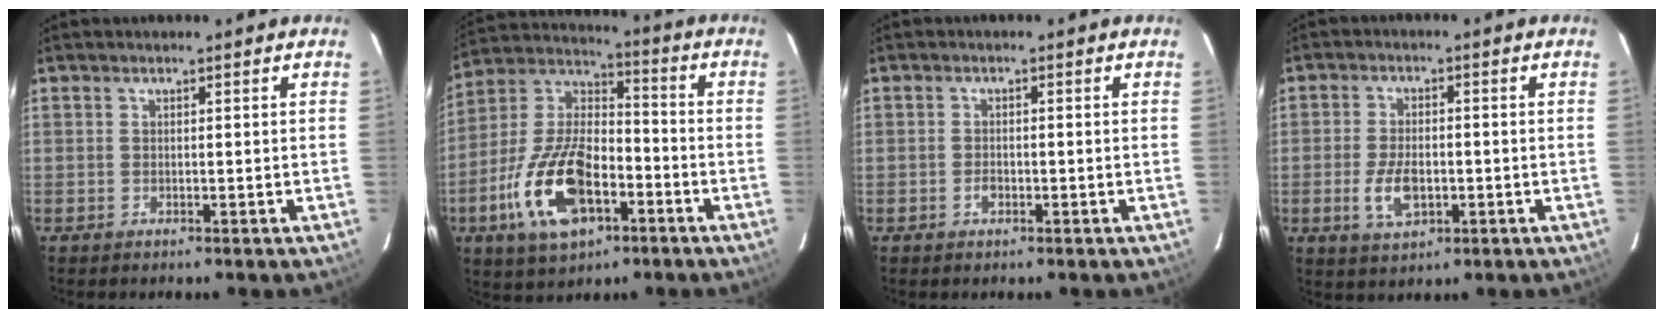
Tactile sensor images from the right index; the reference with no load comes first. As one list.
[{"total": 16.5, "force": [-6.8, 7.5, 13.1], "torque": [-0.276, 0.010, -0.118]}, {"total": 0.6, "force": [-0.3, 0.4, 0.4], "torque": [-0.010, 0.001, -0.004]}, {"total": 5.8, "force": [-1.6, 2.8, 4.8], "torque": [-0.098, -0.003, -0.023]}]